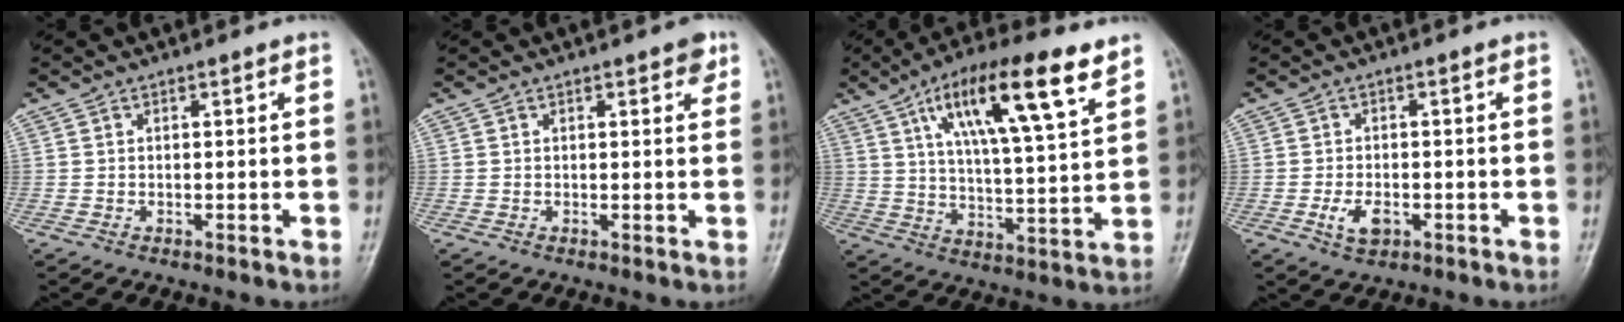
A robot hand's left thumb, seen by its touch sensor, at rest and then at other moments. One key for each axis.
{"total": 2.3, "fx": 1.2, "fy": 1.0, "fz": 1.7, "tx": -0.012, "ty": -0.003, "tz": 0.011}
{"total": 18.3, "fx": 9.5, "fy": 4.6, "fz": 15.0, "tx": -0.232, "ty": -0.024, "tz": 0.158}
{"total": 4.2, "fx": -1.5, "fy": 2.4, "fz": 3.0, "tx": -0.055, "ty": 0.003, "tz": -0.024}